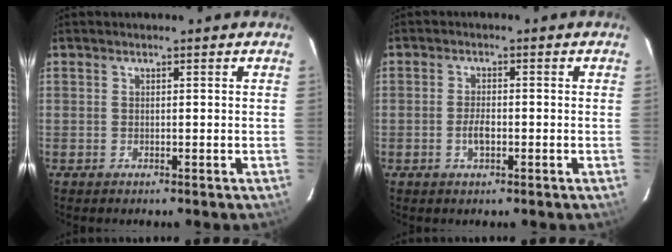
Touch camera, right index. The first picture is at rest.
{"total": 2.9, "force": [-0.9, 1.3, 2.4], "torque": [-0.047, 0.001, -0.016]}